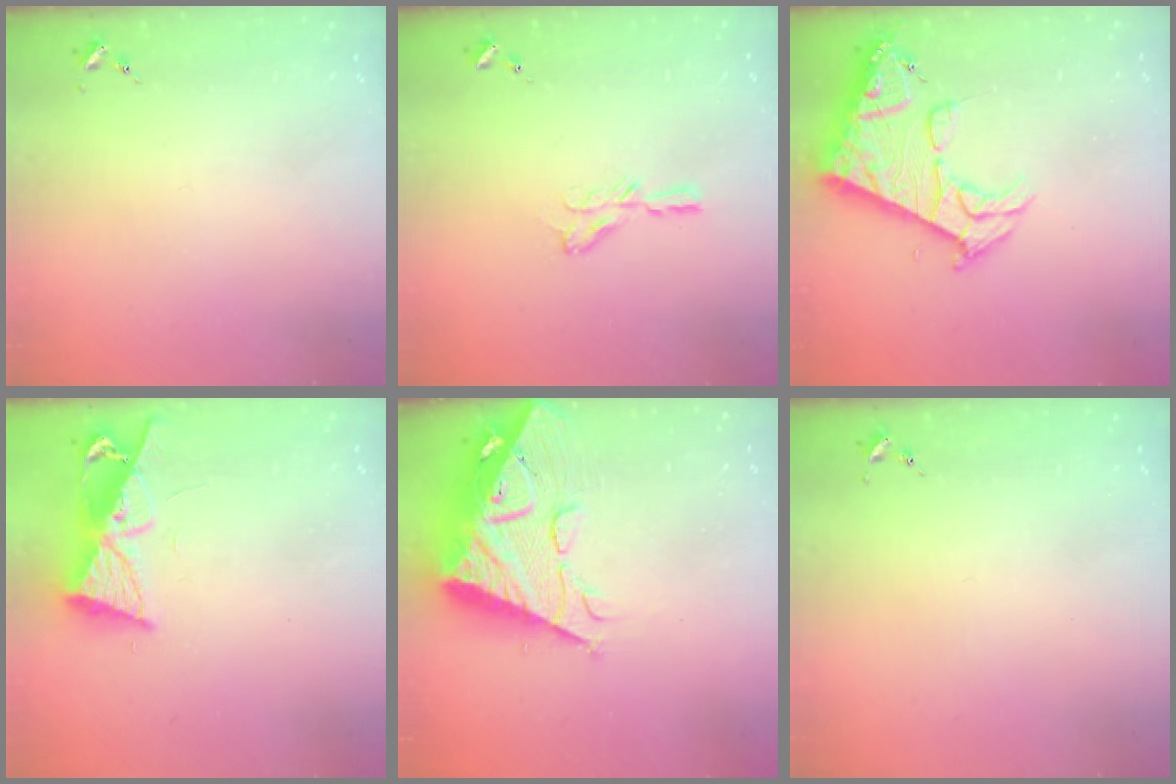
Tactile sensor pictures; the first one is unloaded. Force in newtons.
{"total": 5.6, "press": 5.5, "slide": 0.6}
{"total": 16.3, "press": 16.2, "slide": 1.8}
{"total": 8.7, "press": 8.6, "slide": 0.8}
{"total": 21.1, "press": 21.0, "slide": 2.0}
{"total": 0.0}